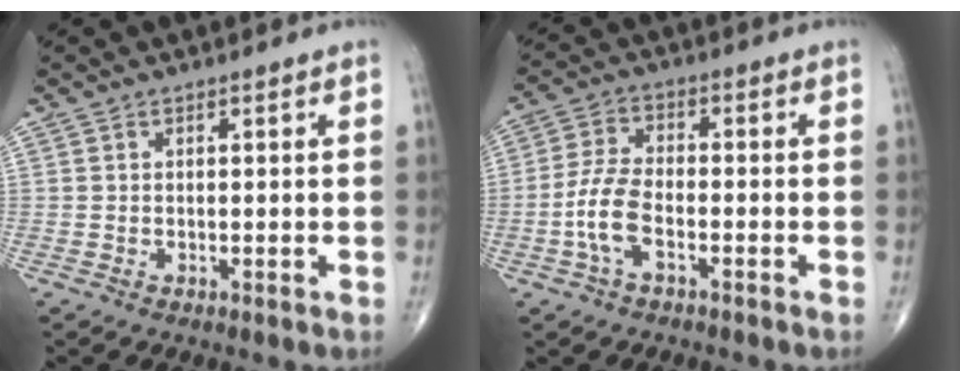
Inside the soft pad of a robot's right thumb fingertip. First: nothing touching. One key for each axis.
{"total": 7.1, "fx": -2.5, "fy": 3.3, "fz": 5.8, "tx": -0.130, "ty": 0.023, "tz": -0.053}